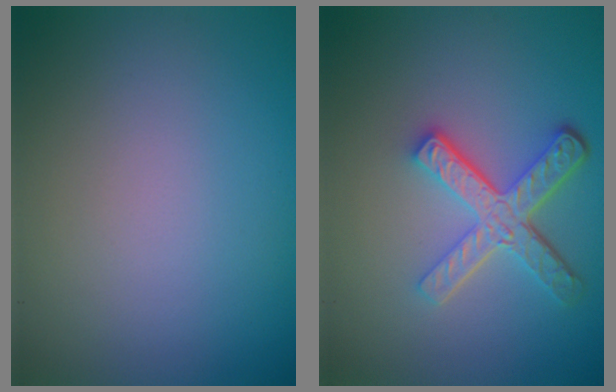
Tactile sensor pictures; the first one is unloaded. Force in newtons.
{"total": 4.9, "press": 3.6, "slide": 3.3}